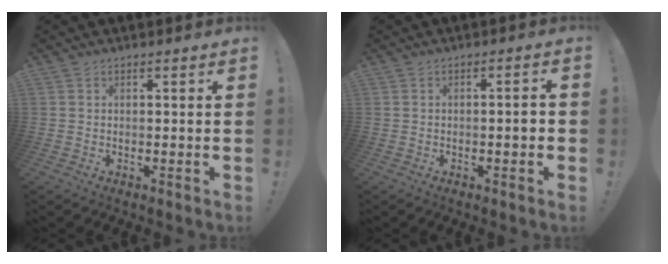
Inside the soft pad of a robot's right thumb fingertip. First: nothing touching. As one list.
[{"total": 2.6, "force": [-0.7, 0.4, 2.4], "torque": [-0.041, 0.006, -0.013]}]